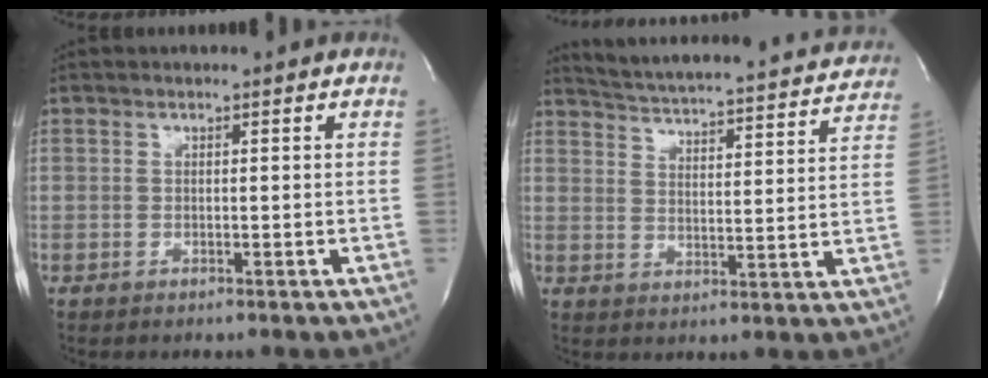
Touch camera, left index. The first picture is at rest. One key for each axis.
{"total": 23.6, "fx": 22.2, "fy": 3.1, "fz": 7.5, "tx": -0.124, "ty": -0.035, "tz": 0.280}